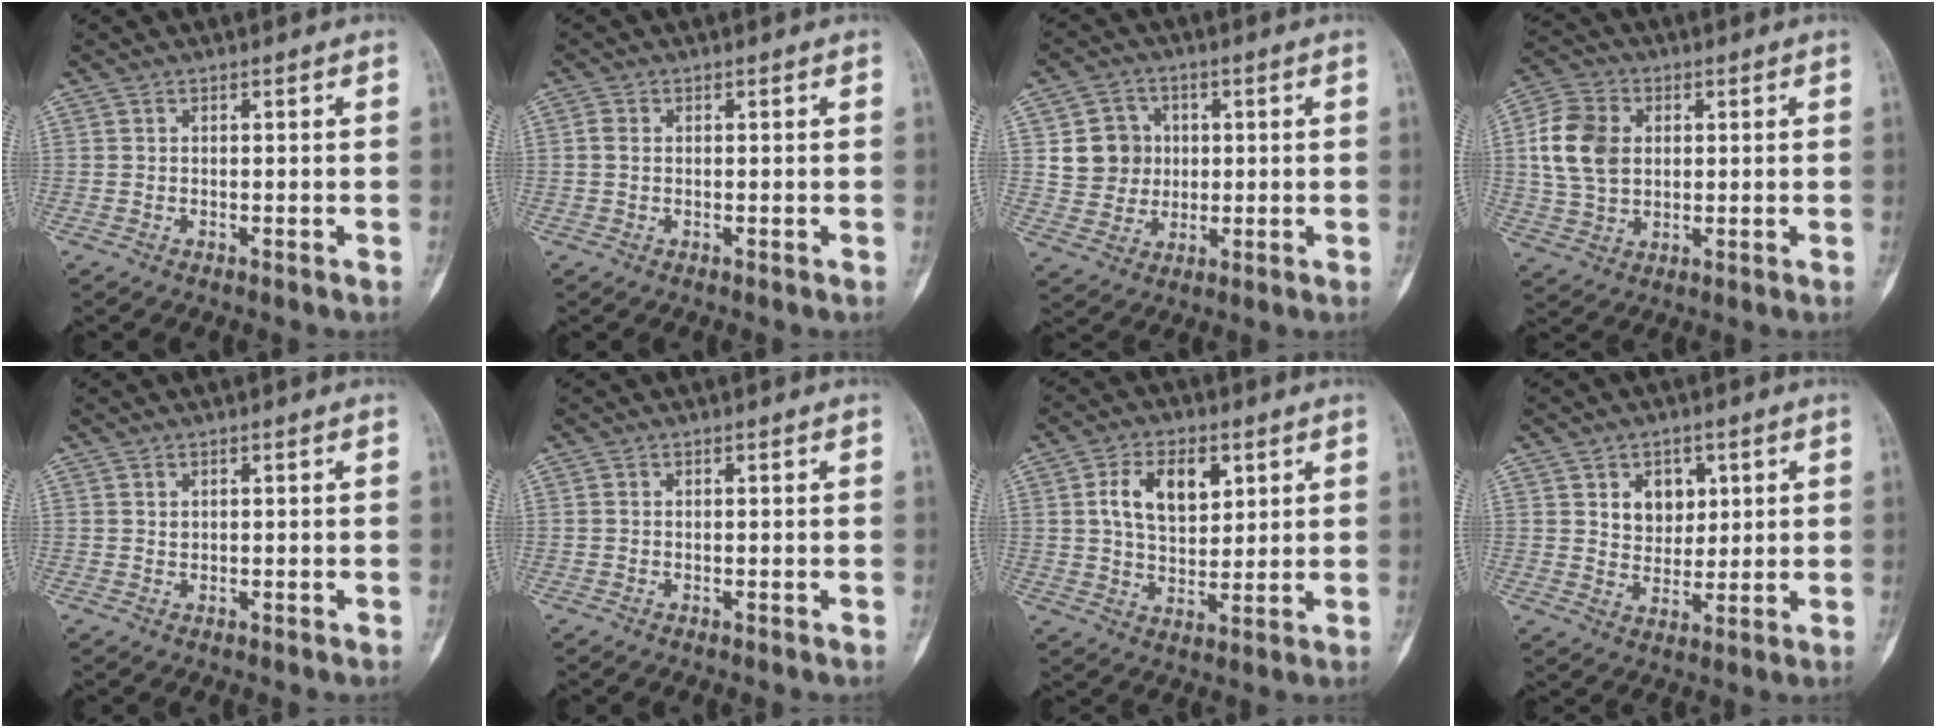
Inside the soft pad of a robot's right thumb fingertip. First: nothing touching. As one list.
[{"total": 1.5, "force": [0.1, 1.1, 1.0], "torque": [-0.021, 0.001, -0.001]}, {"total": 8.5, "force": [1.3, 7.9, 2.7], "torque": [-0.012, 0.000, 0.027]}, {"total": 11.5, "force": [1.6, 8.6, 7.4], "torque": [-0.135, 0.005, 0.031]}, {"total": 0.6, "force": [0.2, 0.5, 0.3], "torque": [-0.001, 0.000, 0.005]}, {"total": 0.0}, {"total": 10.2, "force": [3.4, 6.2, 7.4], "torque": [-0.108, -0.009, 0.063]}, {"total": 6.7, "force": [2.4, 5.2, 3.5], "torque": [-0.022, -0.014, 0.043]}]